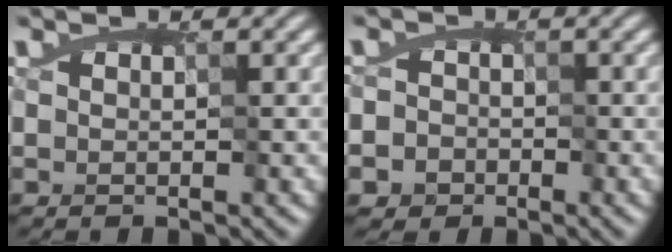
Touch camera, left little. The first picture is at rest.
{"total": 2.1, "force": [-1.1, 1.8, -0.2], "torque": [-0.002, 0.006, -0.016]}